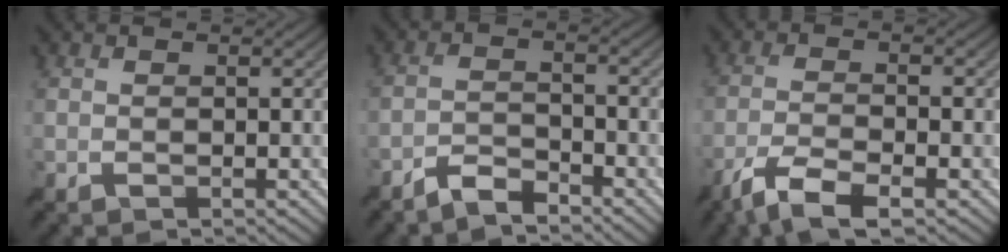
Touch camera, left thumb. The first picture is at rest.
{"total": 3.6, "force": [-3.2, 0.8, 1.5], "torque": [-0.027, 0.001, -0.069]}
{"total": 6.3, "force": [-4.1, 1.4, 4.5], "torque": [-0.087, -0.006, -0.083]}